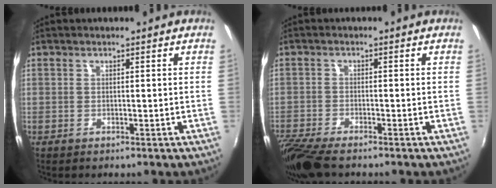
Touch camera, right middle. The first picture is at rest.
{"total": 8.5, "force": [-6.9, 1.8, 4.6], "torque": [-0.123, -0.038, -0.129]}